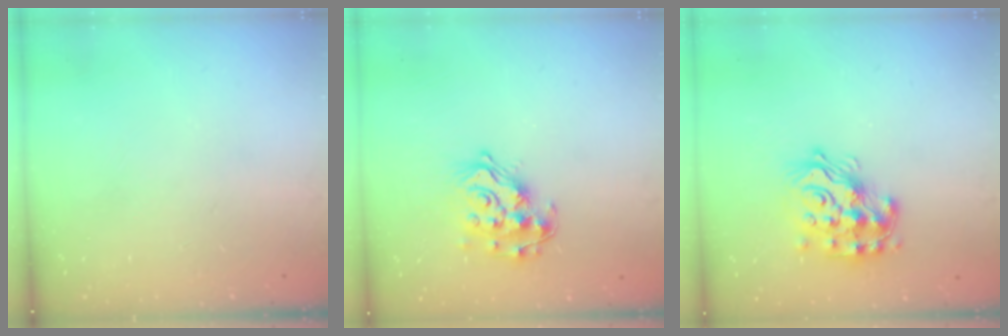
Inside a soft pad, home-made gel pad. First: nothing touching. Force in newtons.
{"total": 14.9, "press": 14.9, "slide": 1.1}
{"total": 17.5, "press": 17.4, "slide": 1.4}